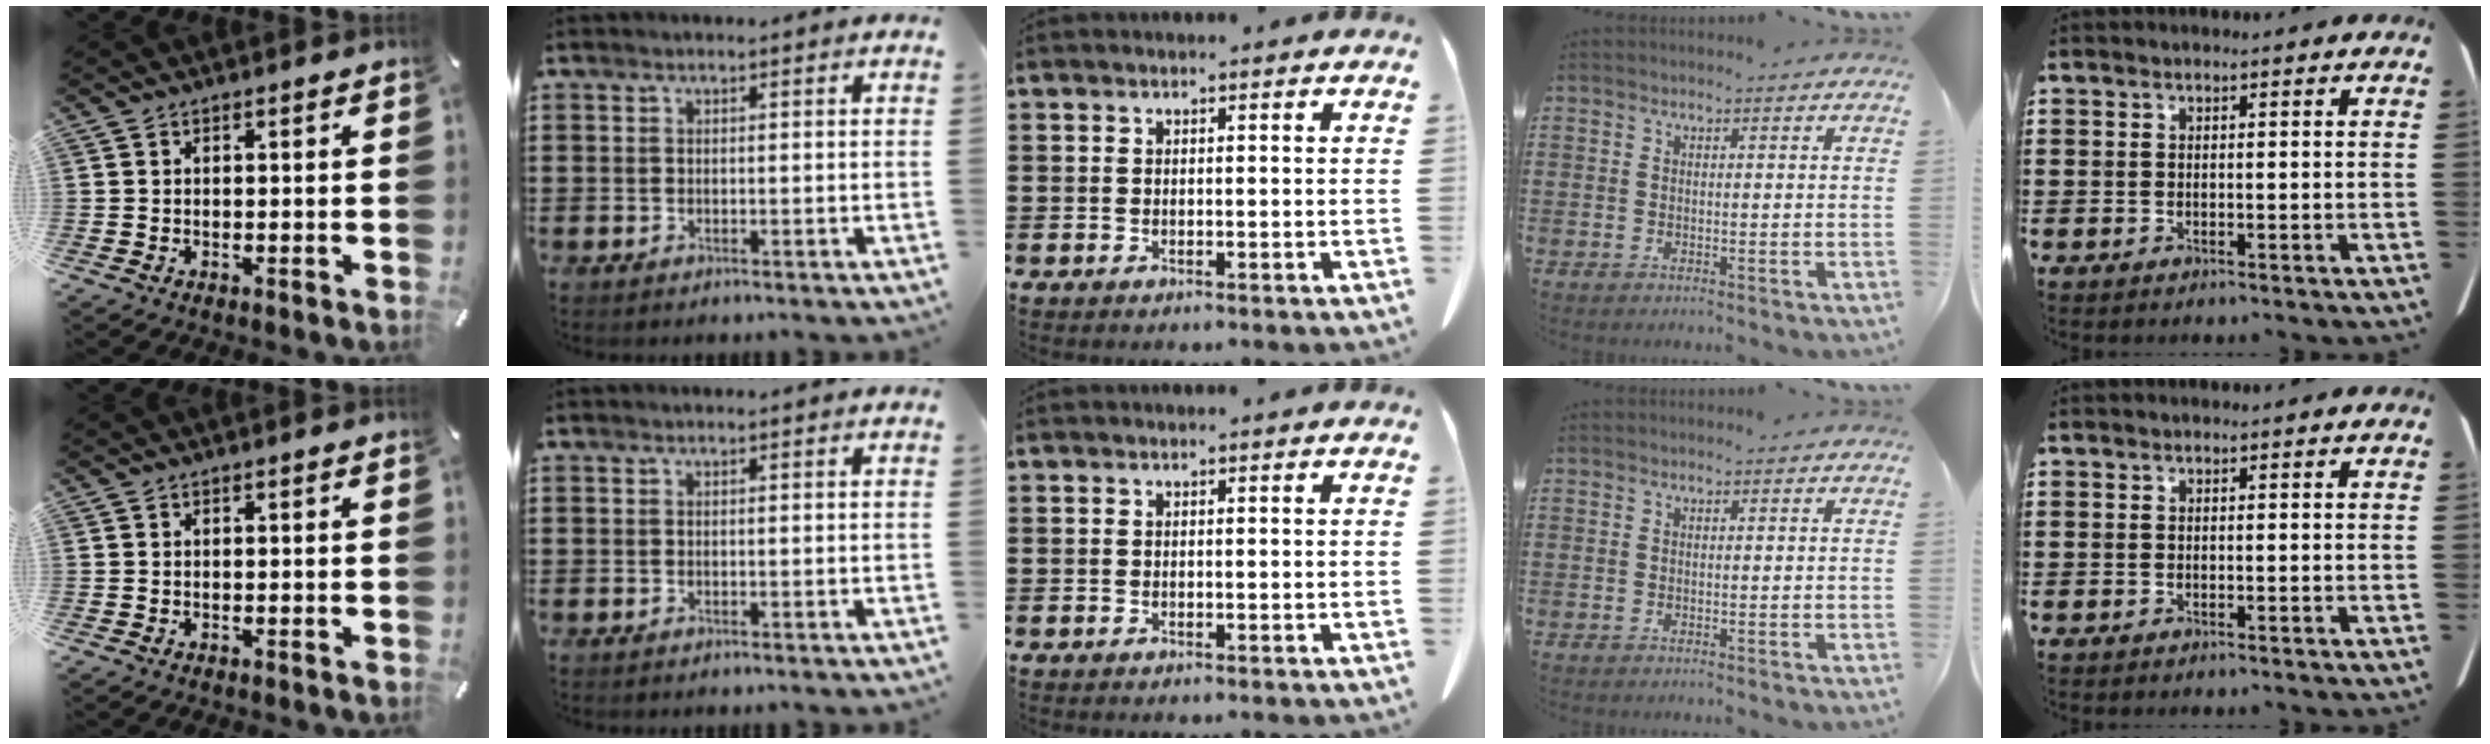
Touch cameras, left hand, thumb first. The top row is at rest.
{}